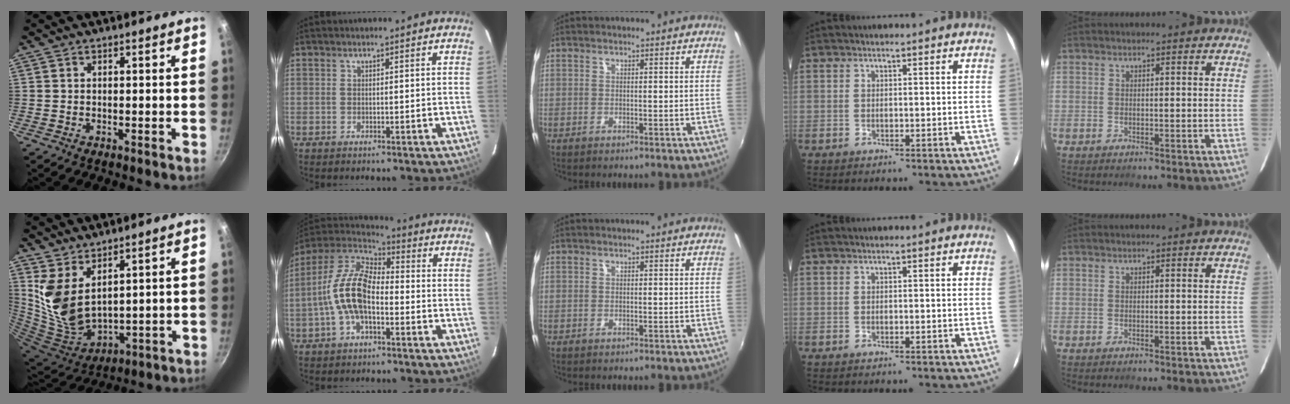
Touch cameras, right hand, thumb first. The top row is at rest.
{"thumb": {"total": 11.2, "force": [5.7, 5.8, 7.7], "torque": [-0.145, -0.064, 0.131]}, "index": {"total": 13.7, "force": [-3.0, 6.8, 11.5], "torque": [-0.237, 0.014, -0.062]}}